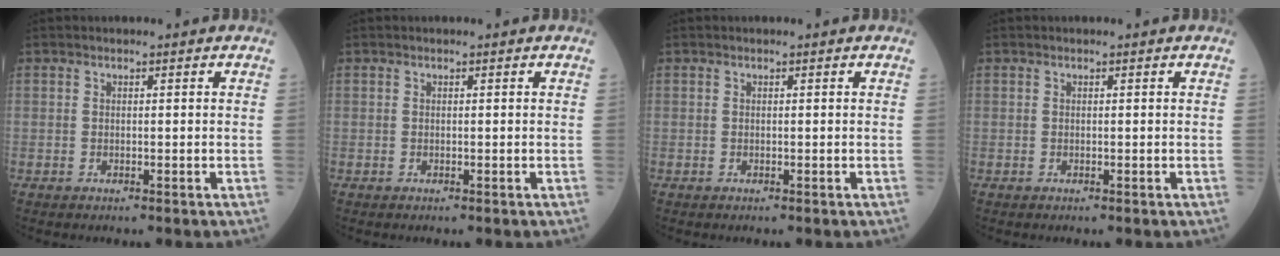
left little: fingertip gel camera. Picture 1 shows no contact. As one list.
[{"total": 0.0}, {"total": 0.0}, {"total": 0.0}]